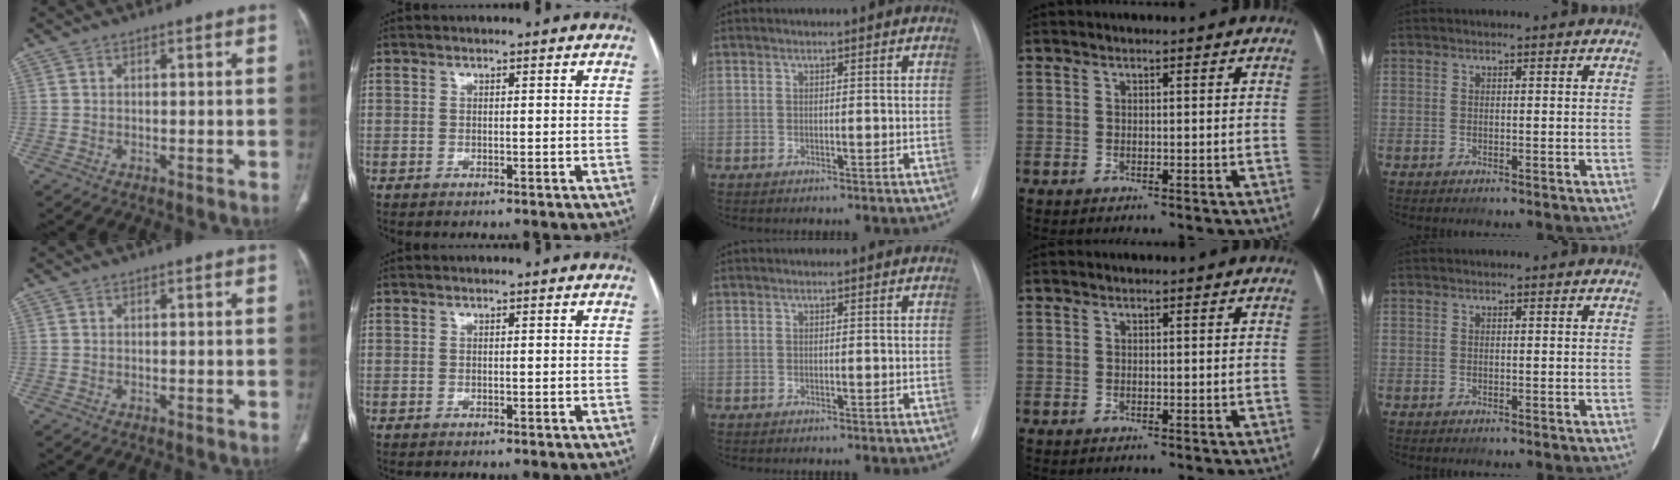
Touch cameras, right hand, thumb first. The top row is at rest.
{}